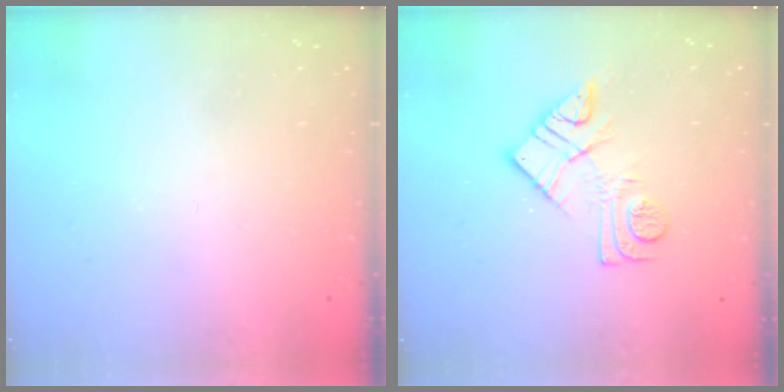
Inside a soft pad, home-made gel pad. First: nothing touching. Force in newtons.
{"total": 12.3, "press": 12.2, "slide": 0.7}